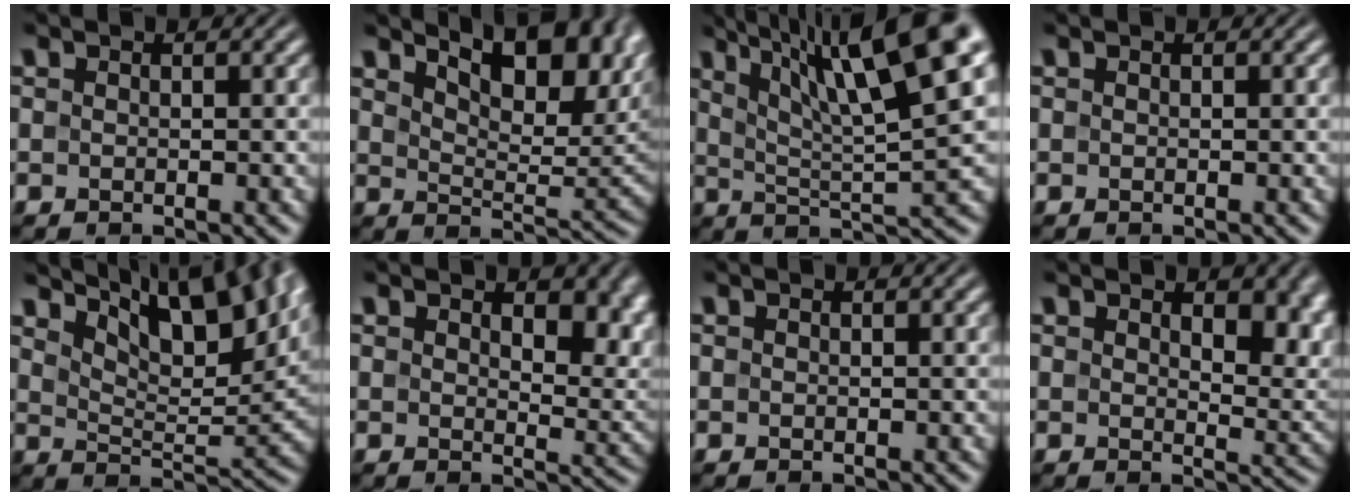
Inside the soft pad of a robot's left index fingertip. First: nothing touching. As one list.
[{"total": 10.1, "force": [5.2, 4.0, 7.7], "torque": [-0.107, 0.011, 0.076]}, {"total": 13.4, "force": [6.4, 3.0, 11.3], "torque": [-0.171, 0.018, 0.107]}, {"total": 0.0}, {"total": 10.8, "force": [7.0, 3.7, 7.4], "torque": [-0.110, 0.019, 0.093]}, {"total": 6.8, "force": [2.6, 3.8, 5.0], "torque": [-0.056, -0.007, 0.042]}, {"total": 0.0}, {"total": 6.1, "force": [2.4, 3.3, 4.5], "torque": [-0.056, -0.008, 0.038]}]